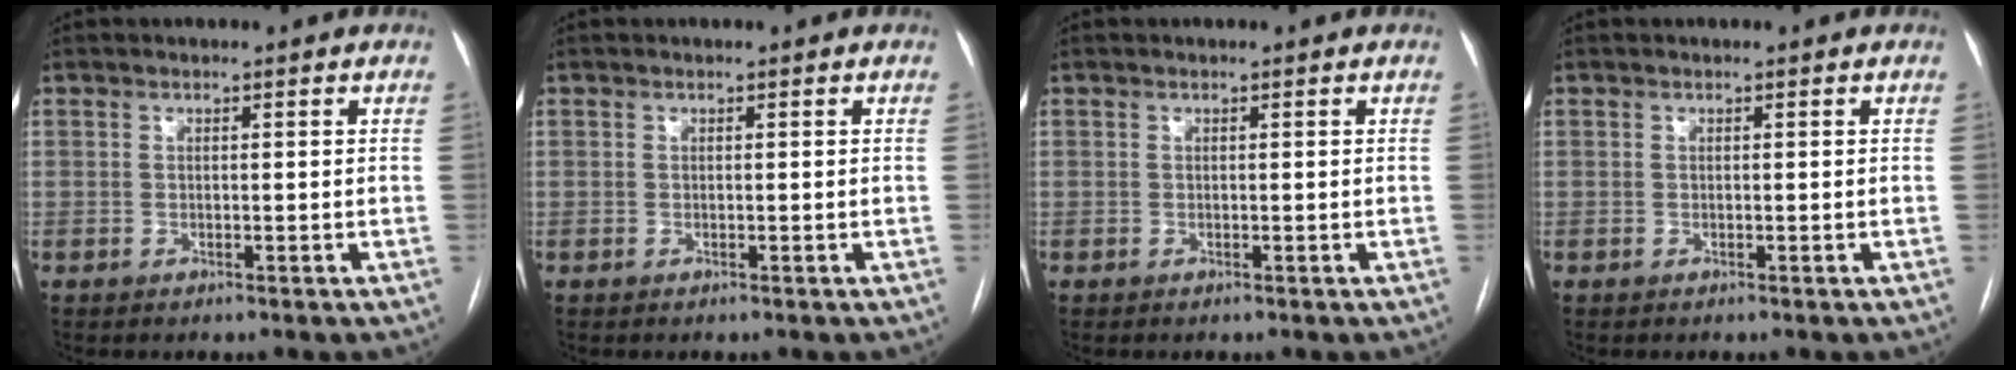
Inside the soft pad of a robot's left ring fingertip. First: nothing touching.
{"total": 0.0}
{"total": 0.0}
{"total": 0.0}